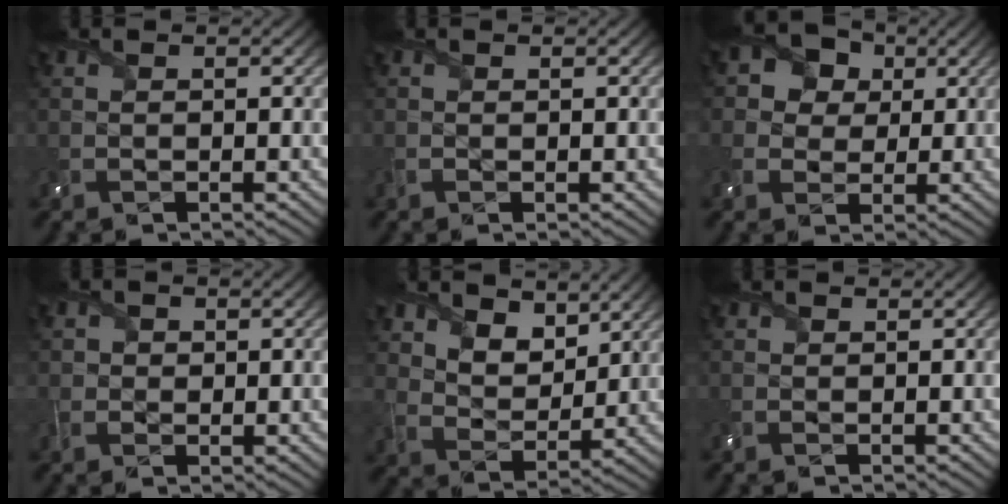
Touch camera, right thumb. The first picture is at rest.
{"total": 0.5, "force": [0.3, -0.3, -0.4], "torque": [0.011, 0.005, 0.005]}
{"total": 6.5, "force": [2.4, 5.5, 2.4], "torque": [-0.071, 0.015, 0.028]}
{"total": 1.7, "force": [0.6, 1.5, -0.2], "torque": [0.006, 0.004, 0.011]}
{"total": 7.0, "force": [5.2, 4.2, 2.4], "torque": [-0.063, -0.017, 0.094]}
{"total": 0.7, "force": [0.7, 0.3, 0.1], "torque": [-0.003, 0.004, 0.014]}